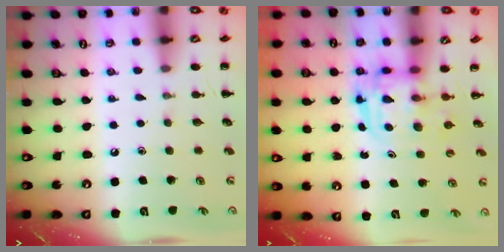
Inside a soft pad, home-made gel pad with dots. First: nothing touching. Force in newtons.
{"total": 3.0, "press": 3.0, "slide": 0.3}